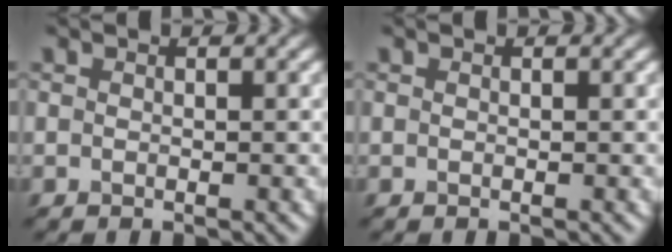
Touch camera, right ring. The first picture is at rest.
{"total": 0.0}